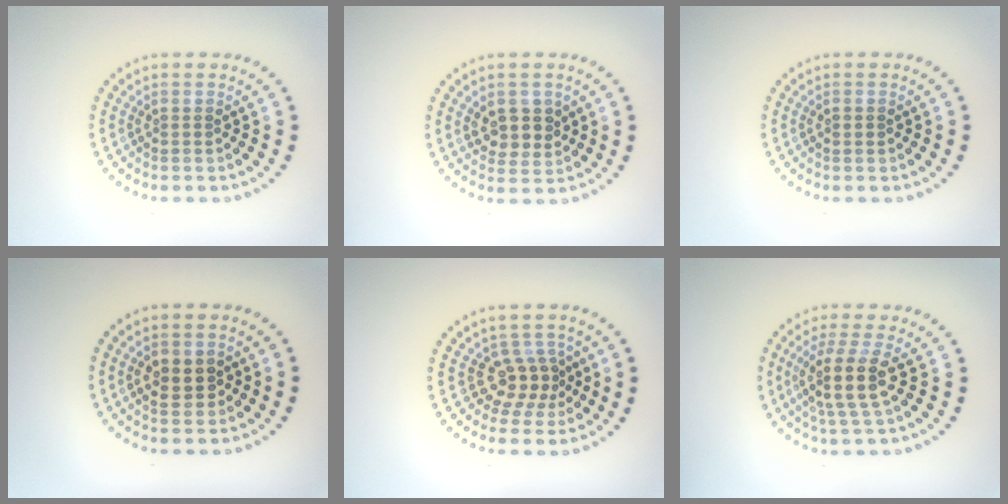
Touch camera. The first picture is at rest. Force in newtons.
{"total": 2.8, "press": 2.7, "slide": 0.8}
{"total": 0.8, "press": 0.8, "slide": 0.2}
{"total": 2.7, "press": 2.7, "slide": 0.2}
{"total": 3.1, "press": 2.3, "slide": 2.0}
{"total": 4.0, "press": 3.2, "slide": 2.3}